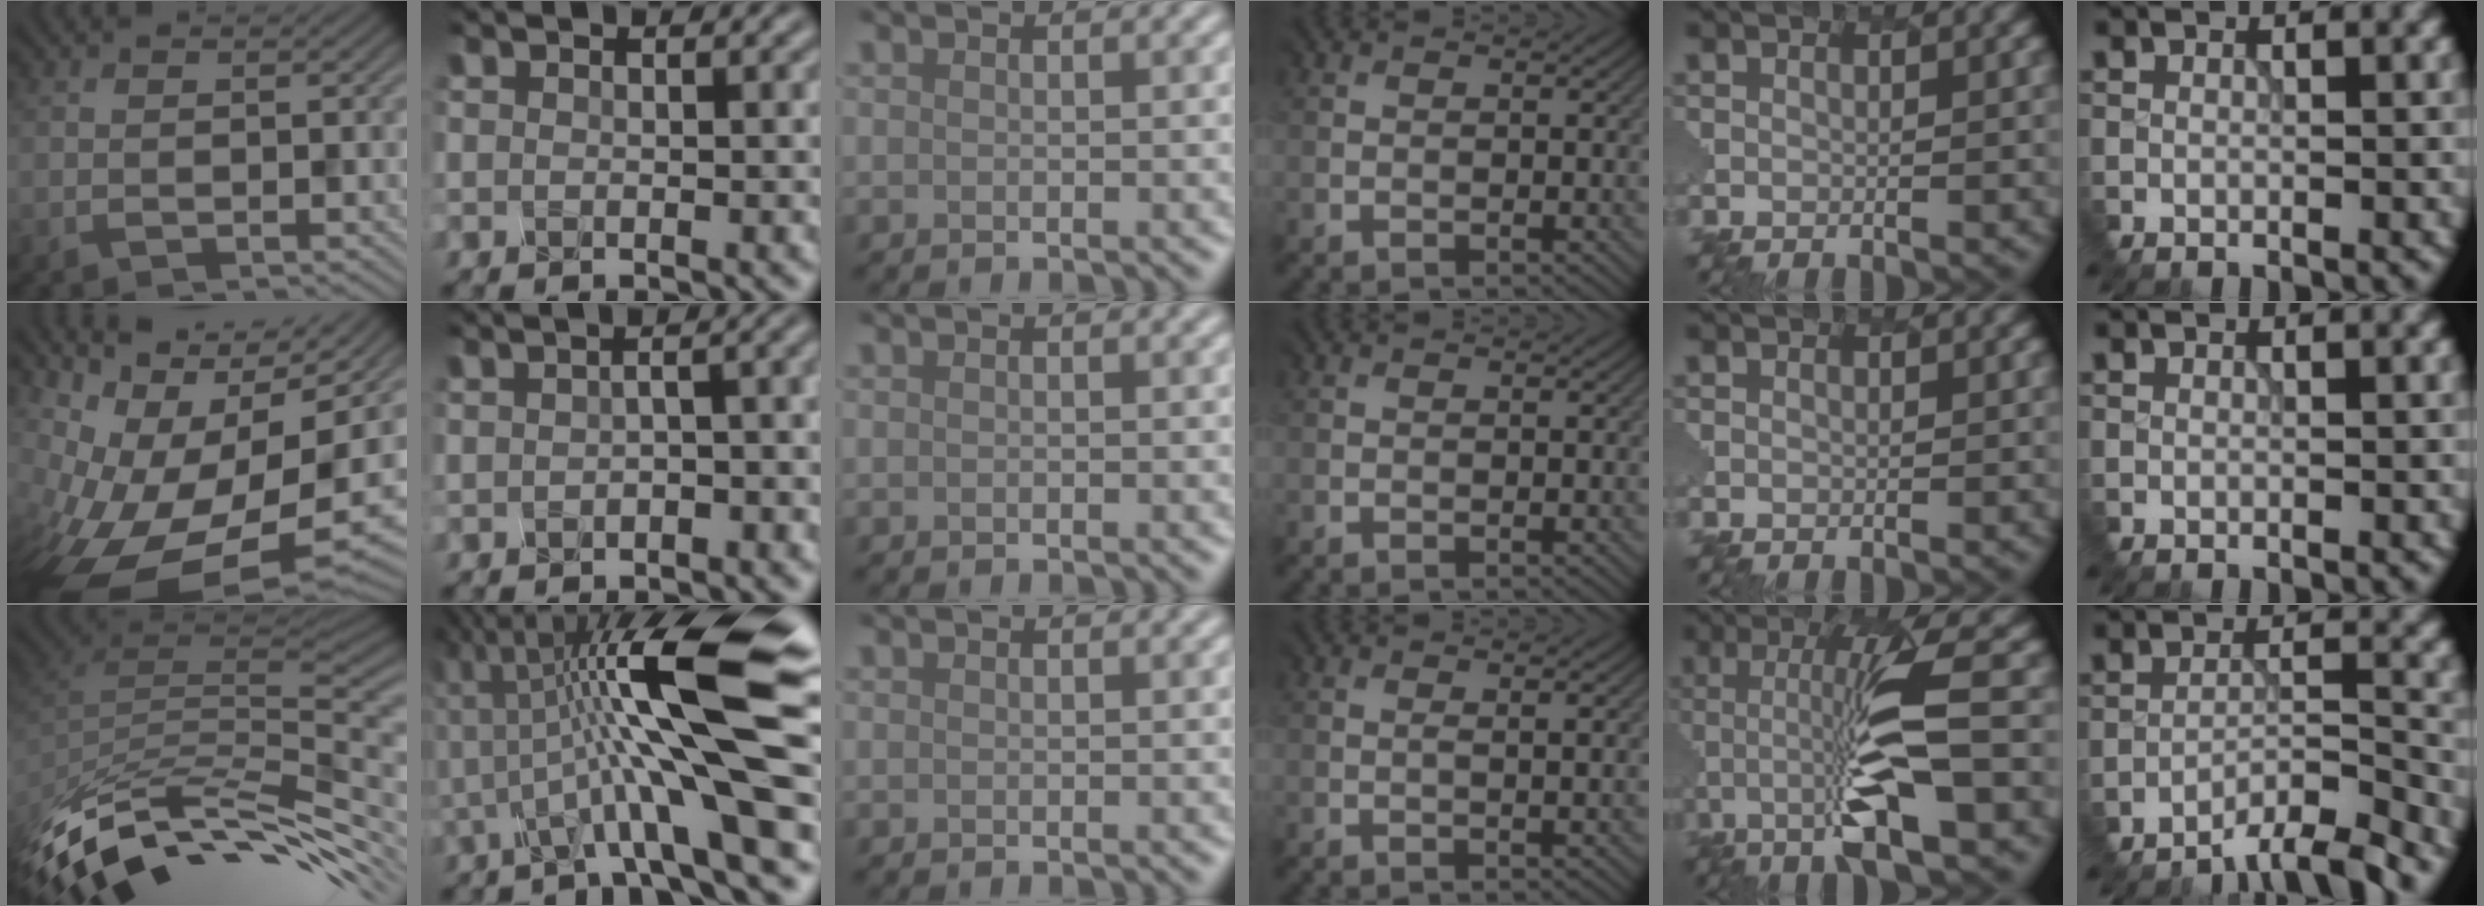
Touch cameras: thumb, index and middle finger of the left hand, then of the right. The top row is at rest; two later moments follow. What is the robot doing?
{"motion": "disassemble", "object": "hinged tin"}